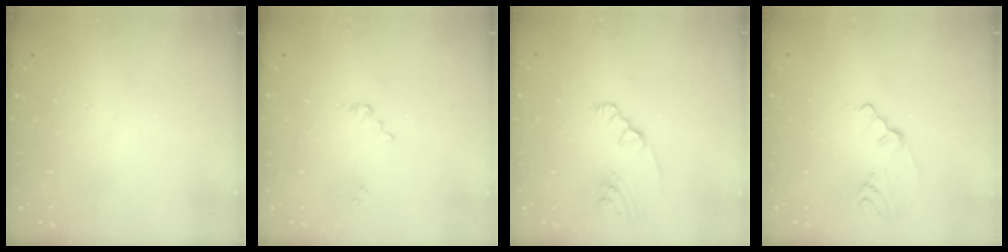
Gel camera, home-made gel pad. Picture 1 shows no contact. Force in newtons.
{"total": 2.5, "press": 2.5, "slide": 0.1}
{"total": 2.7, "press": 2.5, "slide": 1.0}
{"total": 1.5, "press": 1.4, "slide": 0.7}